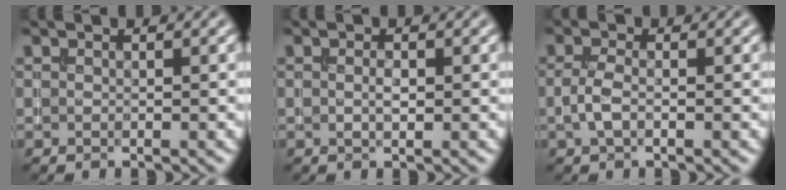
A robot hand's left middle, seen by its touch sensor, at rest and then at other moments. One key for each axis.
{"total": 1.1, "fx": 0.0, "fy": 0.5, "fz": 1.0, "tx": -0.021, "ty": -0.001, "tz": 0.000}
{"total": 1.9, "fx": -0.5, "fy": 0.8, "fz": 1.7, "tx": -0.040, "ty": 0.001, "tz": -0.014}